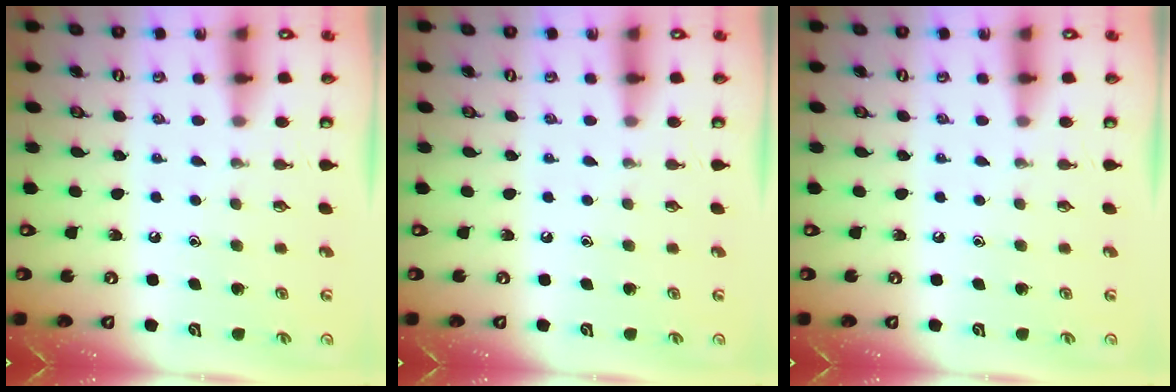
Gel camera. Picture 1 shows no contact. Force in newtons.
{"total": 0.0}
{"total": 0.0}